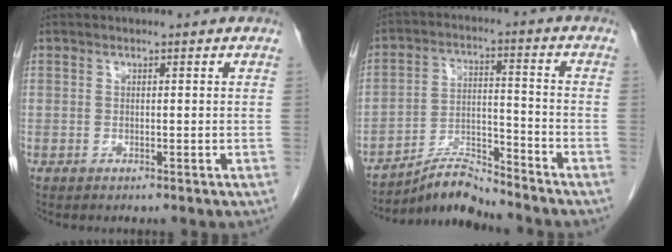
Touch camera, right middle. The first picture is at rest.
{"total": 7.2, "force": [-7.1, -0.1, 0.9], "torque": [-0.019, 0.009, -0.128]}